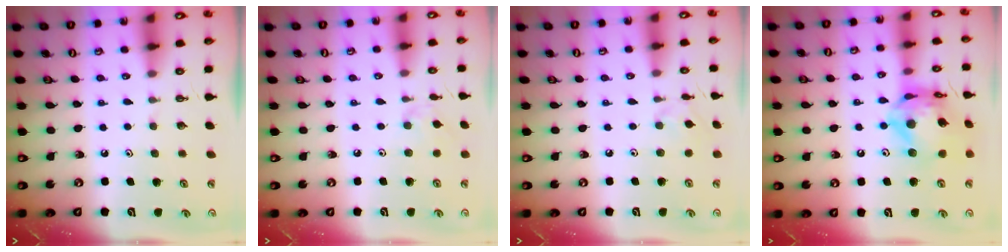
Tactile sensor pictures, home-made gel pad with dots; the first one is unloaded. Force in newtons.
{"total": 2.8, "press": 2.7, "slide": 0.4}
{"total": 1.8, "press": 1.8, "slide": 0.4}
{"total": 16.3, "press": 16.2, "slide": 2.0}